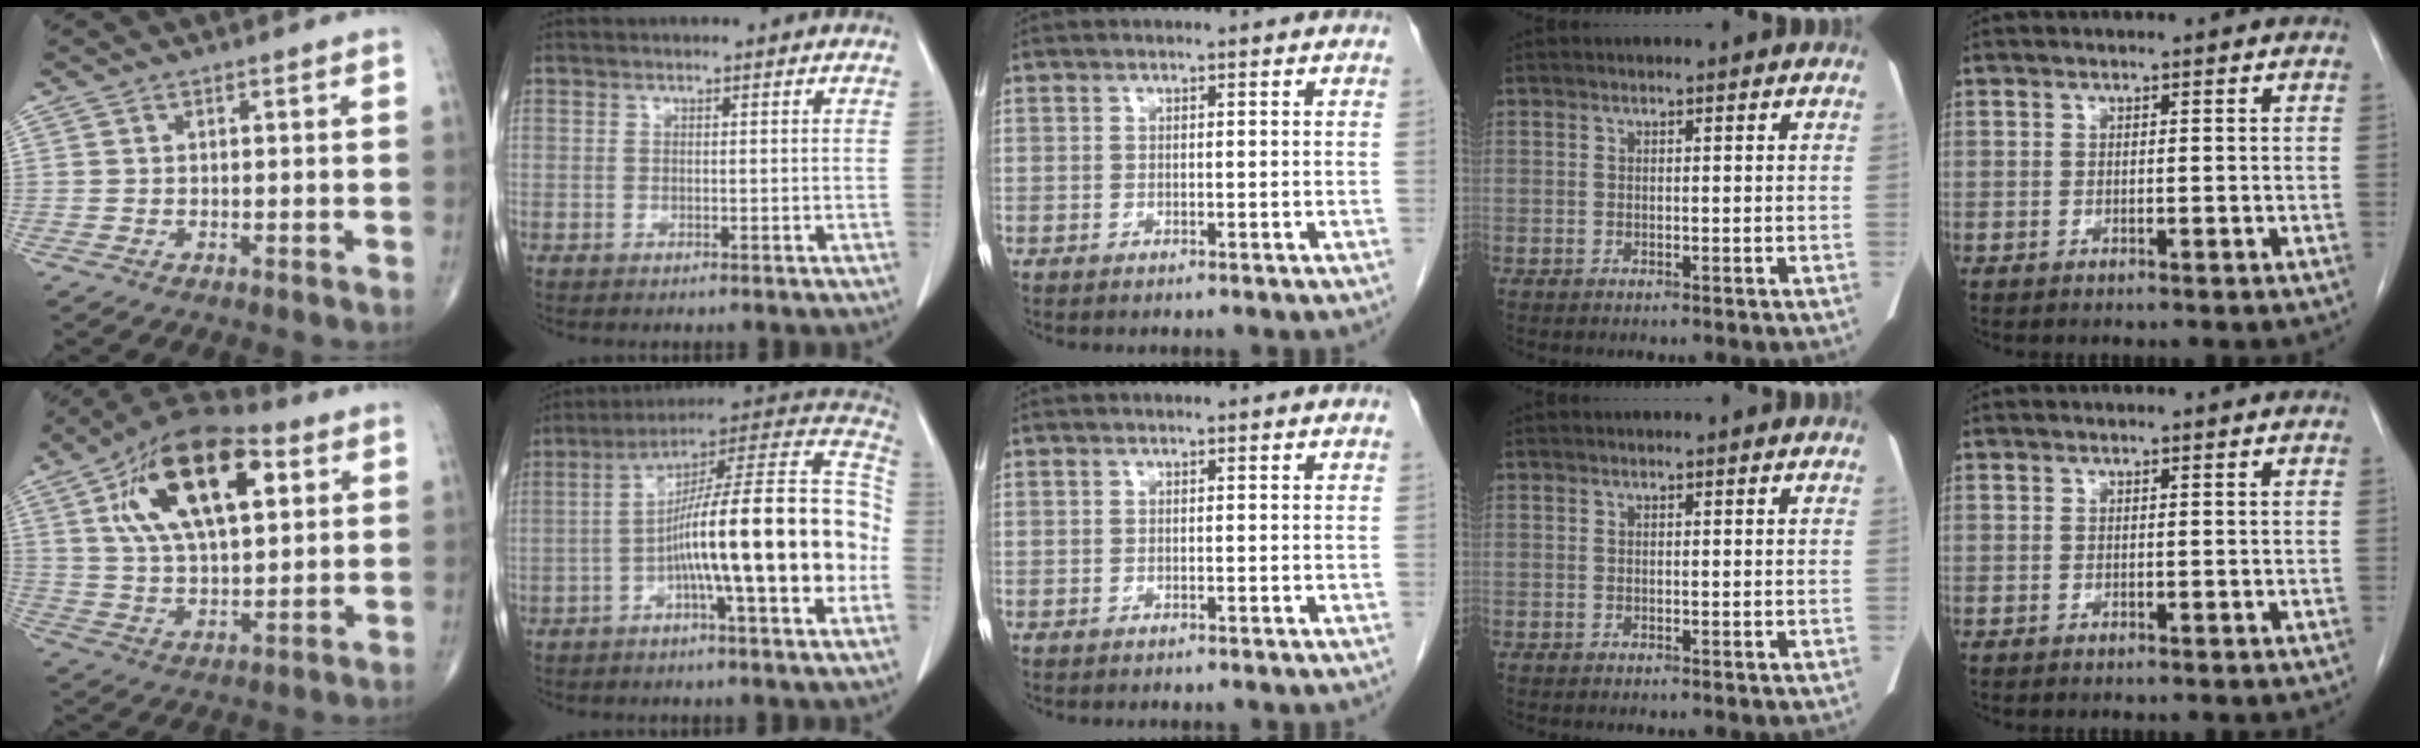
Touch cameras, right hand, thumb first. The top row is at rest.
{"thumb": {"total": 21.8, "force": [7.4, 10.4, 17.6], "torque": [-0.285, -0.003, 0.121]}, "index": {"total": 20.8, "force": [-4.1, 1.6, 20.3], "torque": [-0.277, 0.029, -0.063]}}